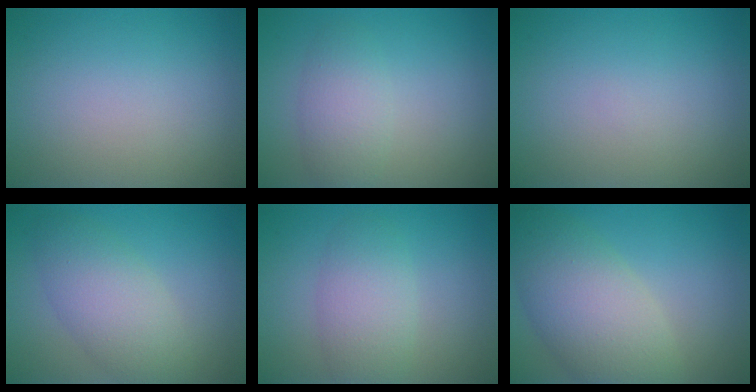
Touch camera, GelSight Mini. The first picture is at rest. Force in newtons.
{"total": 3.0, "press": 3.0, "slide": 0.1}
{"total": 0.0}
{"total": 4.8, "press": 4.8, "slide": 0.2}
{"total": 3.8, "press": 3.8, "slide": 0.2}
{"total": 7.3, "press": 7.3, "slide": 0.5}